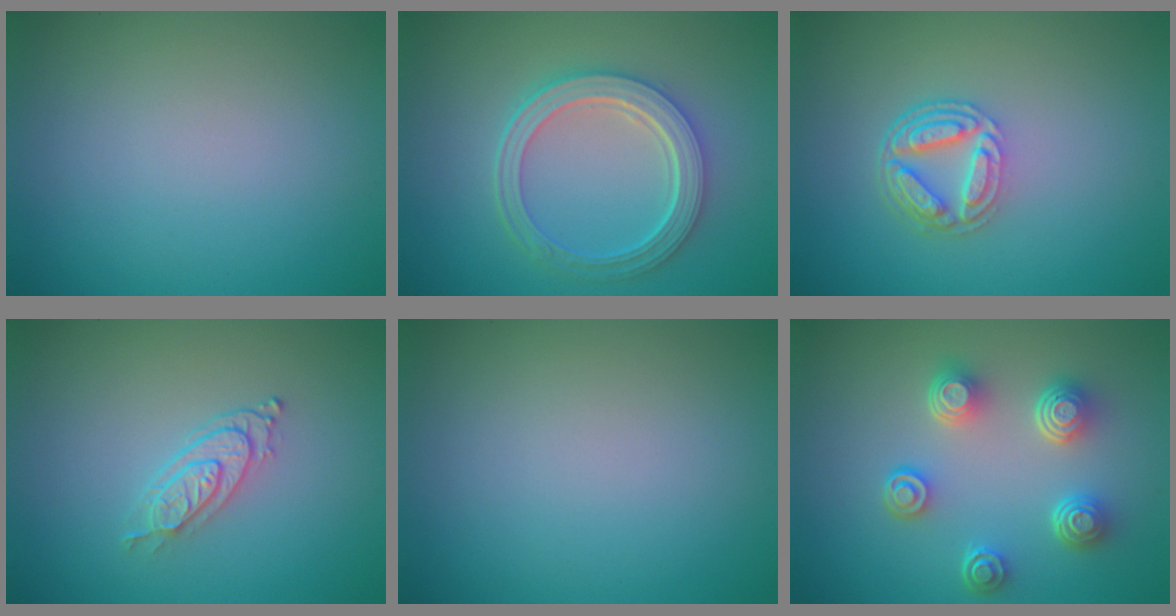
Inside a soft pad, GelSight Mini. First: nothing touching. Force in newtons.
{"total": 5.7, "press": 4.3, "slide": 3.7}
{"total": 4.4, "press": 3.3, "slide": 2.9}
{"total": 2.7, "press": 2.1, "slide": 1.6}
{"total": 0.0}
{"total": 5.0, "press": 3.7, "slide": 3.3}